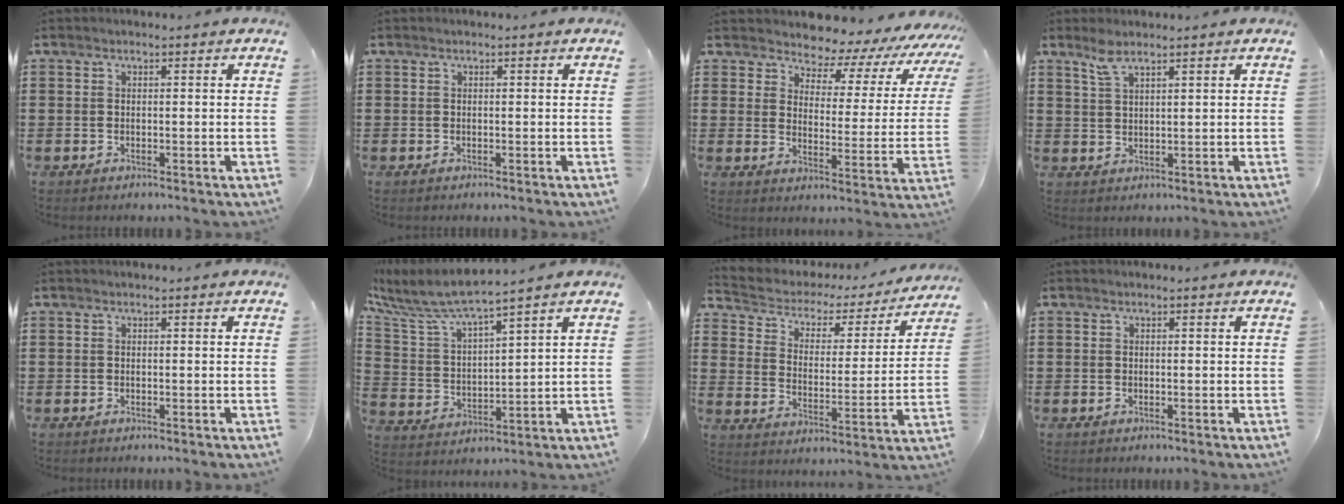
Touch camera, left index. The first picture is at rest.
{"total": 0.0}
{"total": 5.3, "force": [5.0, 1.3, 1.1], "torque": [-0.036, -0.047, 0.077]}
{"total": 3.3, "force": [2.4, 0.9, 2.1], "torque": [-0.047, 0.003, 0.045]}
{"total": 0.0}
{"total": 6.3, "force": [5.7, 0.3, 2.7], "torque": [-0.083, -0.035, 0.093]}
{"total": 2.9, "force": [2.1, 1.8, 0.6], "torque": [-0.032, -0.015, 0.024]}
{"total": 0.0}